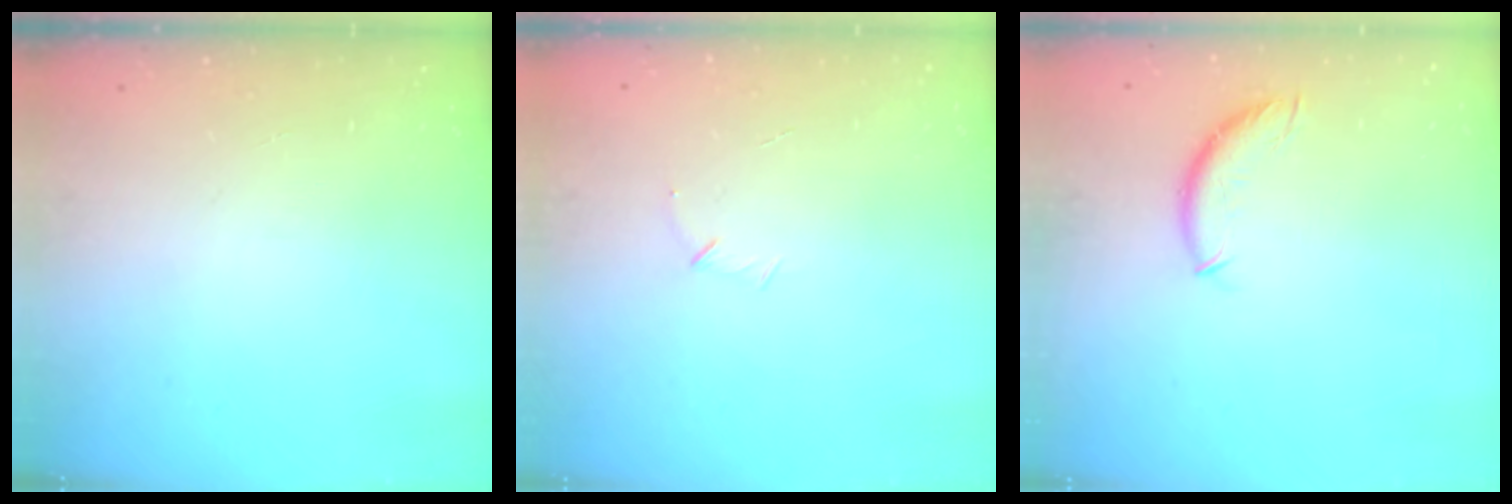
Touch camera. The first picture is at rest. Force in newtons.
{"total": 3.9, "press": 3.8, "slide": 1.1}
{"total": 8.2, "press": 8.2, "slide": 0.4}